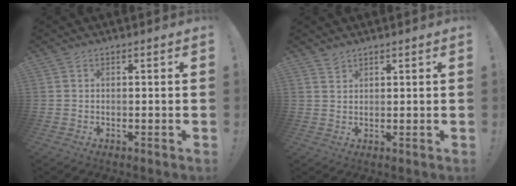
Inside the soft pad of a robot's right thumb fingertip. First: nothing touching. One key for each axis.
{"total": 1.9, "fx": 1.7, "fy": 0.5, "fz": 0.5, "tx": 0.004, "ty": -0.016, "tz": 0.030}